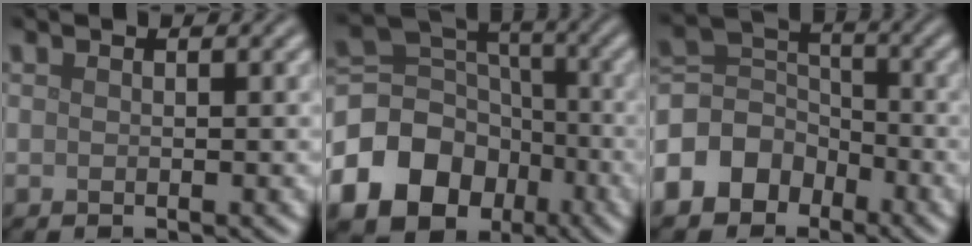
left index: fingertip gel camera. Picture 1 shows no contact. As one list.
[{"total": 15.3, "force": [-7.3, 12.4, 5.0], "torque": [-0.124, -0.036, -0.136]}, {"total": 6.5, "force": [-3.7, 4.8, 2.3], "torque": [-0.044, 0.007, -0.091]}]